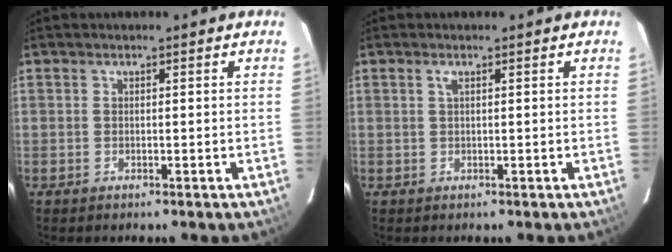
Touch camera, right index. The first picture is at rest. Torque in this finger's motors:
{"motor_torque": [0.12, -0.02, 0.10, 0.02]}